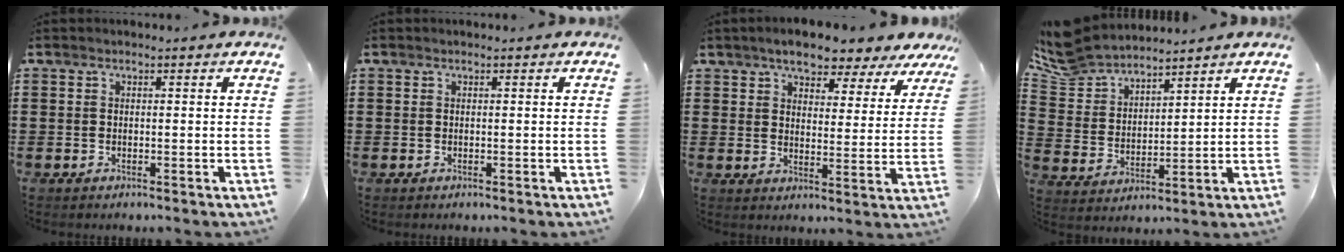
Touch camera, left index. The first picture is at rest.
{"total": 0.0}
{"total": 5.7, "force": [5.1, 1.5, 1.9], "torque": [-0.053, -0.017, 0.087]}
{"total": 7.3, "force": [6.8, 2.1, 1.6], "torque": [-0.067, -0.032, 0.124]}